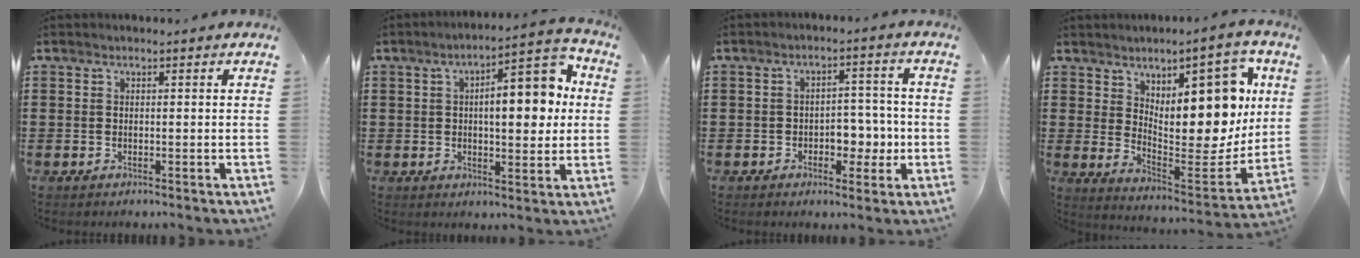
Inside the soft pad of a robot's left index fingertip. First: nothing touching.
{"total": 9.5, "force": [1.7, 3.8, 8.6], "torque": [-0.118, -0.010, 0.014]}
{"total": 5.1, "force": [-1.6, 3.6, 3.3], "torque": [-0.040, 0.000, -0.037]}
{"total": 13.9, "force": [6.0, 6.1, 11.0], "torque": [-0.153, -0.044, 0.102]}